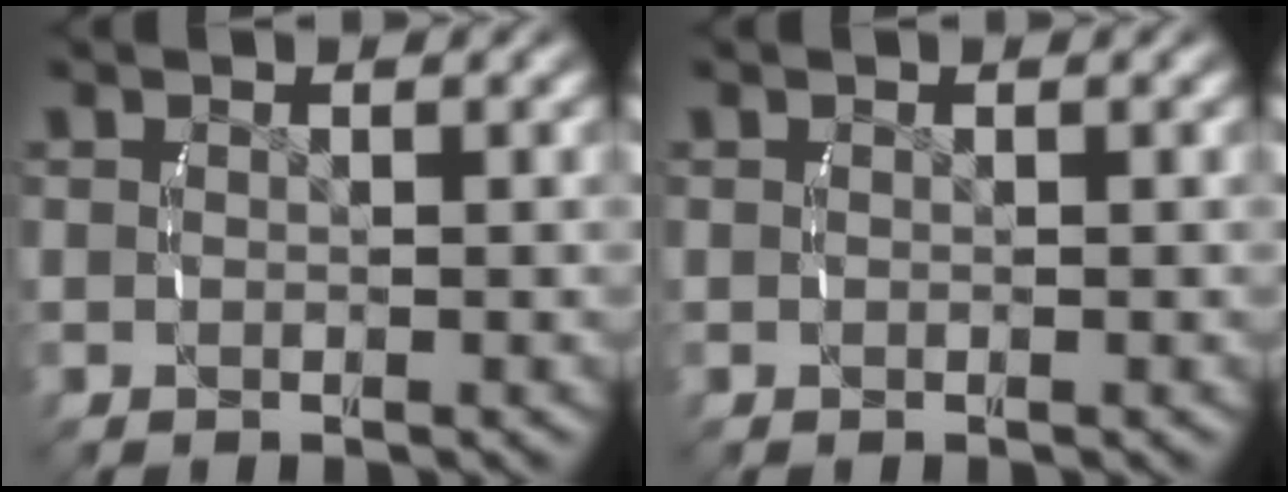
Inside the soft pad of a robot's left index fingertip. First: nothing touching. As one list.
[{"total": 0.0}]